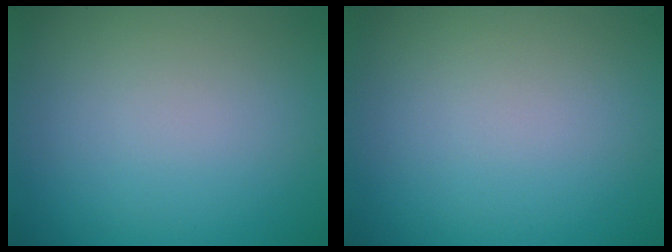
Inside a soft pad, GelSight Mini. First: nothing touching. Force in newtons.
{"total": 0.0}